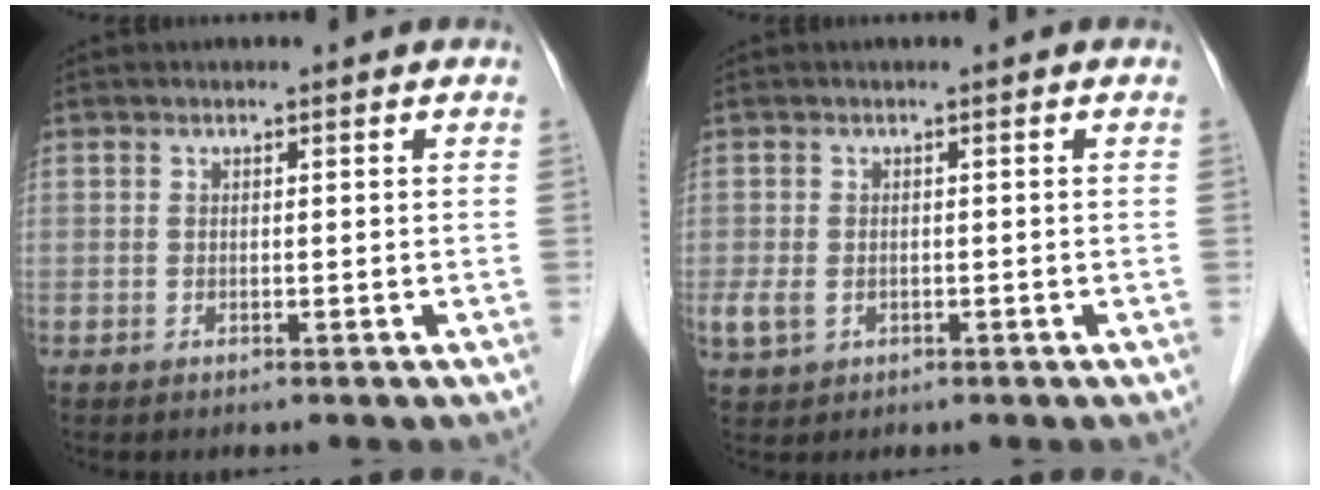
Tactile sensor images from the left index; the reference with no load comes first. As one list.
[{"total": 2.7, "force": [-0.6, 2.0, 1.7], "torque": [-0.046, 0.000, 0.000]}]